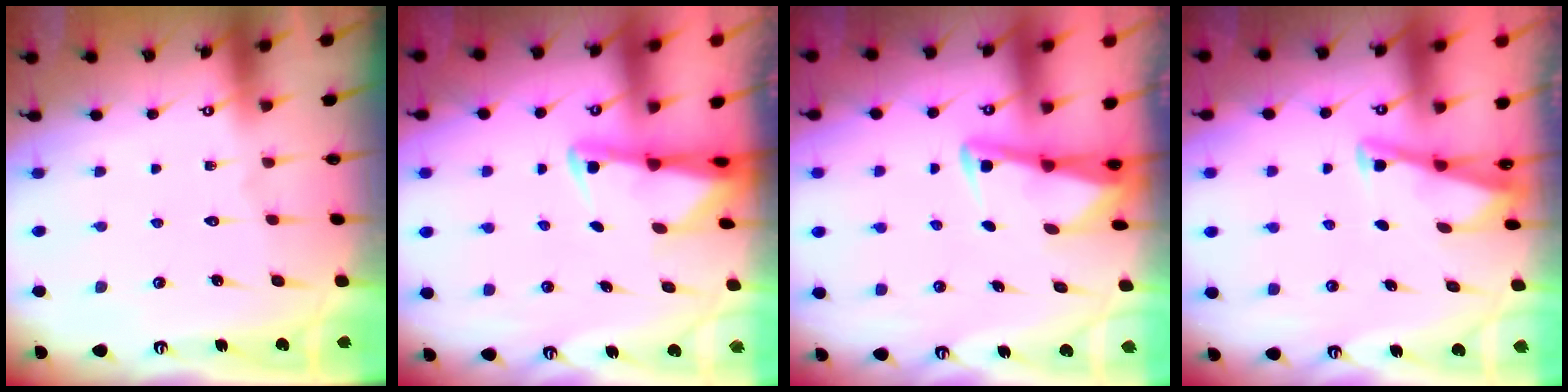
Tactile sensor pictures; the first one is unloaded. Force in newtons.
{"total": 2.4, "press": 2.4, "slide": 0.5}
{"total": 3.1, "press": 3.1, "slide": 0.4}
{"total": 2.9, "press": 2.8, "slide": 0.4}